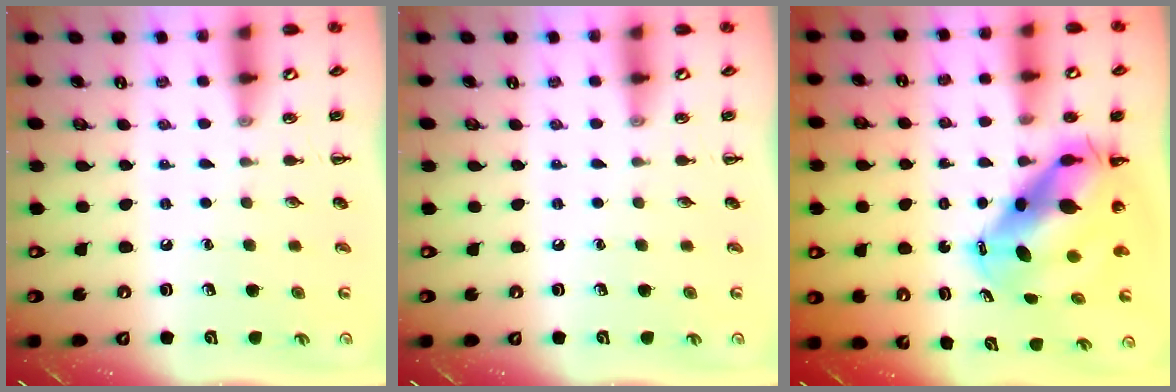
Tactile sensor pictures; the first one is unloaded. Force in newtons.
{"total": 0.0}
{"total": 11.1, "press": 10.7, "slide": 3.1}